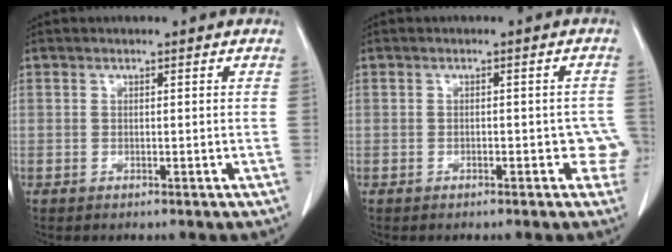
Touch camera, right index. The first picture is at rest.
{"total": 4.2, "force": [-1.2, 2.1, 3.4], "torque": [-0.018, 0.013, -0.013]}